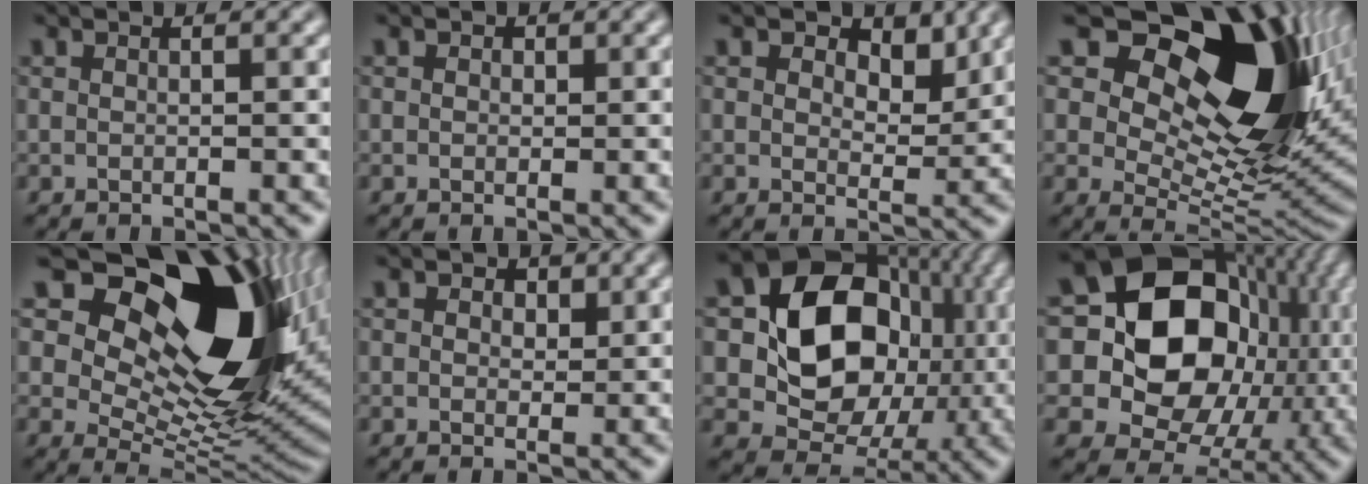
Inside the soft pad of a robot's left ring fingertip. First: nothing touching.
{"total": 1.1, "force": [0.2, 1.0, 0.5], "torque": [-0.003, 0.010, -0.006]}
{"total": 5.6, "force": [3.5, 2.9, 3.2], "torque": [-0.045, 0.010, 0.035]}
{"total": 16.5, "force": [6.9, 8.9, 12.0], "torque": [-0.188, 0.014, 0.127]}
{"total": 18.1, "force": [6.8, 10.2, 13.3], "torque": [-0.216, 0.016, 0.128]}
{"total": 2.6, "force": [1.3, 1.9, 1.3], "torque": [-0.025, 0.010, 0.011]}
{"total": 12.5, "force": [0.7, 9.9, 7.5], "torque": [-0.111, 0.002, 0.006]}
{"total": 17.5, "force": [1.6, 14.2, 10.0], "torque": [-0.181, 0.005, 0.036]}